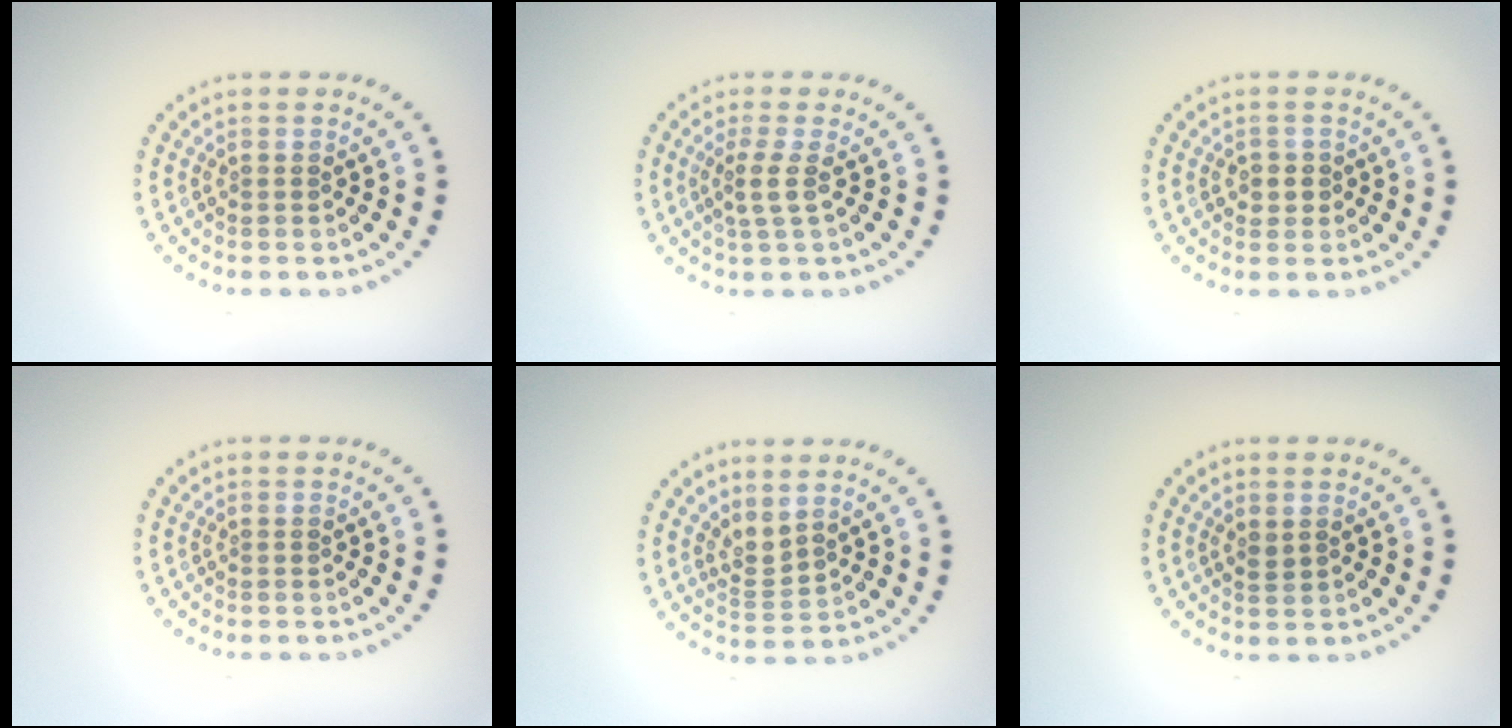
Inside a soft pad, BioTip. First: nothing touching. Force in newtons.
{"total": 1.8, "press": 1.4, "slide": 1.2}
{"total": 1.5, "press": 1.4, "slide": 0.6}
{"total": 0.0}
{"total": 2.1, "press": 1.5, "slide": 1.5}
{"total": 0.7, "press": 0.7, "slide": 0.3}